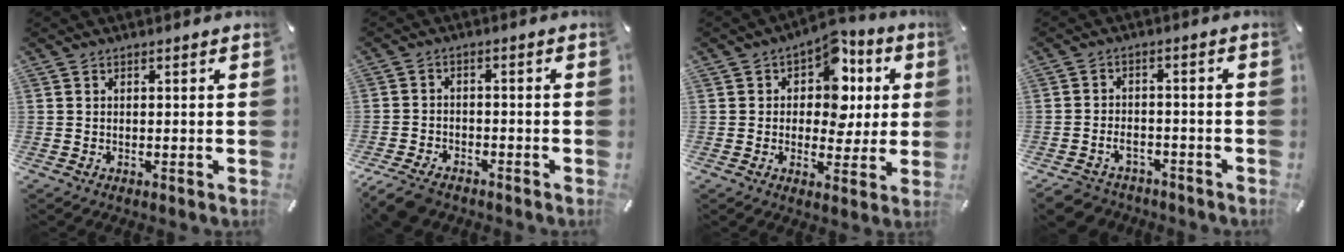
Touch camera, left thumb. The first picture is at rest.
{"total": 5.6, "force": [-4.4, 2.7, 2.2], "torque": [-0.056, 0.013, -0.088]}
{"total": 10.8, "force": [3.2, 8.1, 6.3], "torque": [-0.088, -0.021, 0.055]}
{"total": 5.2, "force": [-3.0, 3.7, 2.2], "torque": [-0.055, 0.010, -0.059]}